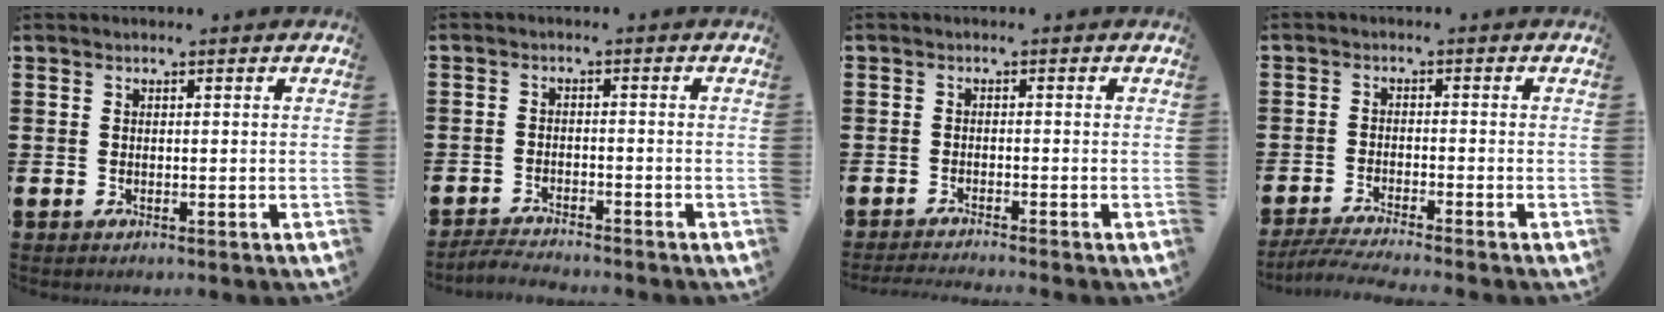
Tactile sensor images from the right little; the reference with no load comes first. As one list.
[{"total": 2.3, "force": [-2.3, 0.0, 0.2], "torque": [-0.006, 0.003, -0.049]}, {"total": 1.2, "force": [-1.2, -0.2, 0.2], "torque": [-0.003, -0.001, -0.023]}, {"total": 3.0, "force": [-2.6, -0.2, 1.5], "torque": [-0.022, -0.003, -0.048]}]